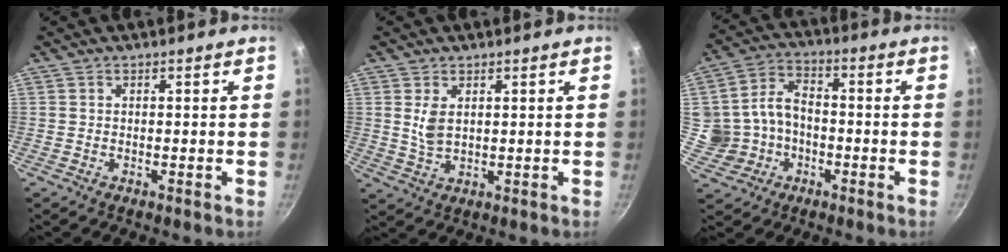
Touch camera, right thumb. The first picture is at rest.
{"total": 4.0, "force": [1.1, 2.2, 3.1], "torque": [-0.058, -0.010, 0.027]}
{"total": 10.2, "force": [-1.8, 8.7, 4.9], "torque": [-0.074, 0.033, -0.032]}